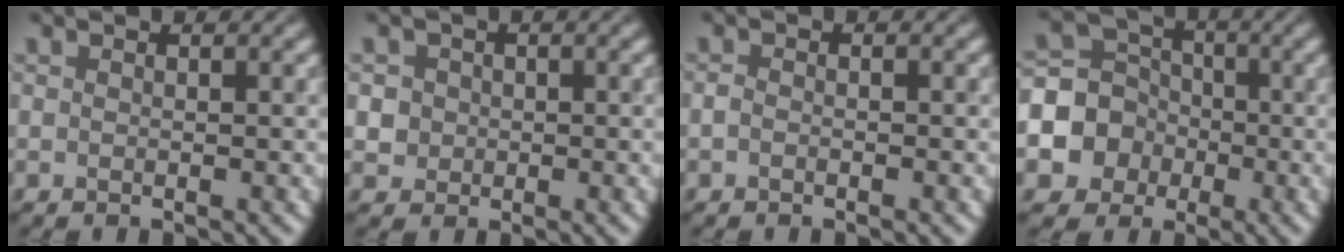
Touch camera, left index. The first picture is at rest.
{"total": 2.7, "force": [0.5, 2.6, 0.7], "torque": [0.003, 0.016, 0.001]}
{"total": 0.6, "force": [-0.5, 0.2, 0.3], "torque": [-0.007, 0.002, -0.010]}
{"total": 7.5, "force": [-2.4, 6.9, 1.7], "torque": [-0.039, 0.000, -0.064]}